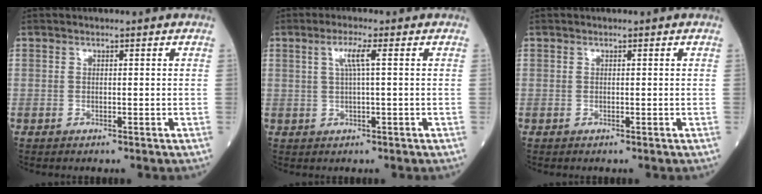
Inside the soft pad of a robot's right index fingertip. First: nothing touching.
{"total": 3.1, "force": [0.9, -0.3, 2.9], "torque": [-0.062, 0.006, 0.019]}
{"total": 0.0}